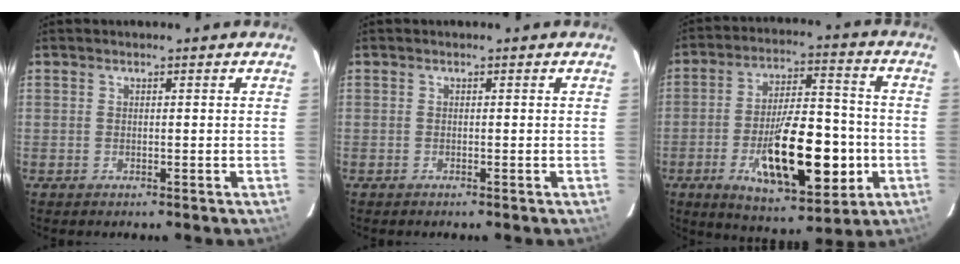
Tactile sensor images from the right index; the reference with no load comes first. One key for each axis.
{"total": 0.0}
{"total": 19.5, "fx": -5.6, "fy": 7.6, "fz": 17.1, "tx": -0.296, "ty": -0.005, "tz": -0.077}